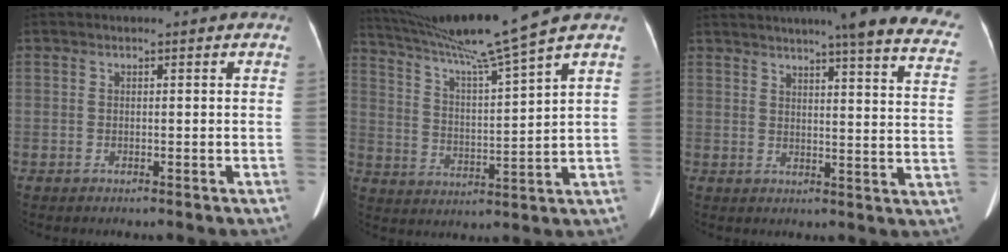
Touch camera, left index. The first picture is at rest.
{"total": 13.4, "force": [11.1, -3.4, 6.8], "torque": [-0.120, -0.018, 0.195]}
{"total": 23.7, "force": [20.1, 1.3, 12.4], "torque": [-0.159, -0.045, 0.223]}